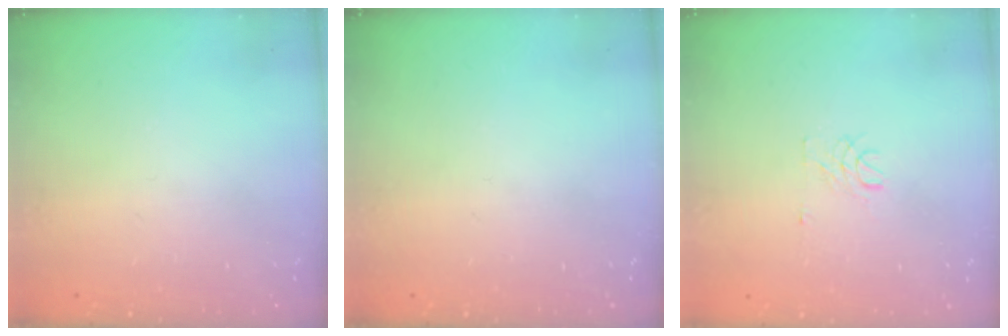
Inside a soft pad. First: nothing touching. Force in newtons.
{"total": 0.0}
{"total": 3.5, "press": 3.5, "slide": 0.3}